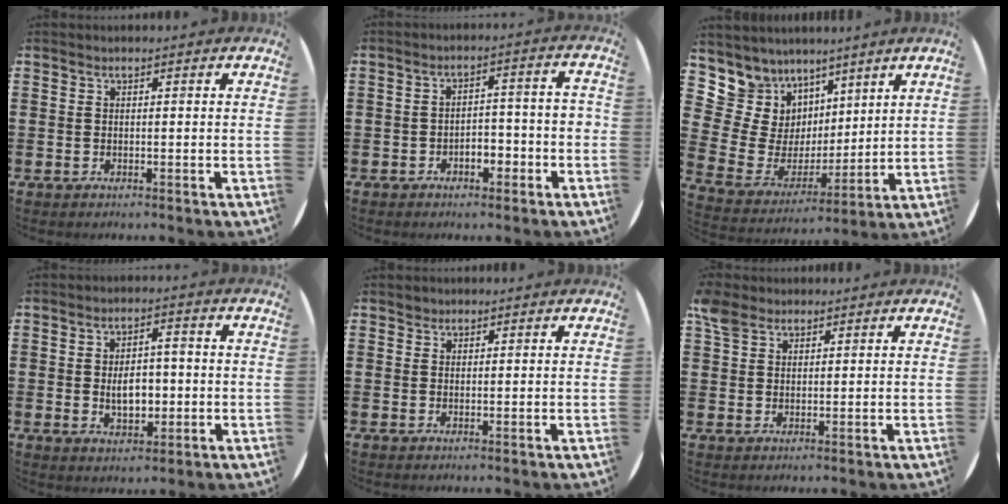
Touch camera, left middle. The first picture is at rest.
{"total": 3.2, "force": [-2.2, 1.7, 1.7], "torque": [-0.031, 0.008, -0.047]}
{"total": 8.2, "force": [5.5, 6.1, 0.4], "torque": [-0.064, -0.056, 0.108]}
{"total": 4.7, "force": [-0.3, 2.6, 3.9], "torque": [-0.058, 0.001, -0.012]}
{"total": 0.9, "force": [0.8, 0.4, -0.1], "torque": [0.000, 0.002, 0.016]}
{"total": 3.8, "force": [2.9, 2.1, 1.1], "torque": [-0.022, 0.003, 0.056]}